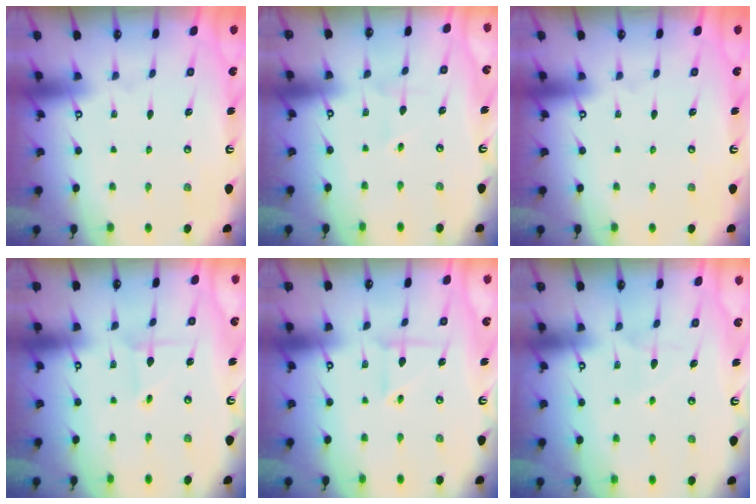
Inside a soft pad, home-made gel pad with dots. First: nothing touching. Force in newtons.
{"total": 2.3, "press": 2.3, "slide": 0.4}
{"total": 0.0}
{"total": 1.4, "press": 1.4, "slide": 0.1}
{"total": 3.7, "press": 3.7, "slide": 0.5}
{"total": 6.1, "press": 6.1, "slide": 0.3}